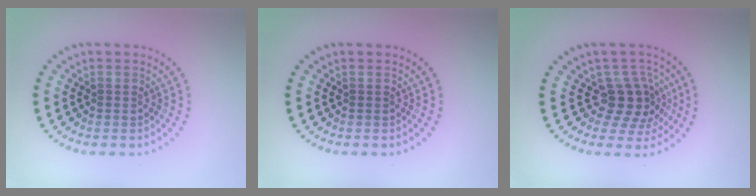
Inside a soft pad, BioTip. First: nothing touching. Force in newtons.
{"total": 0.0}
{"total": 3.7, "press": 2.9, "slide": 2.4}